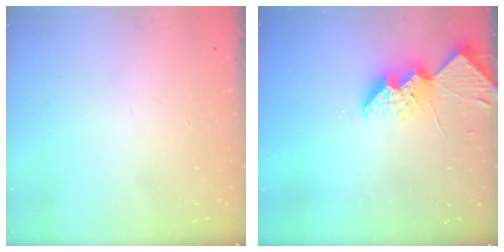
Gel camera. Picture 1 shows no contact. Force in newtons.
{"total": 11.7, "press": 11.7, "slide": 0.9}